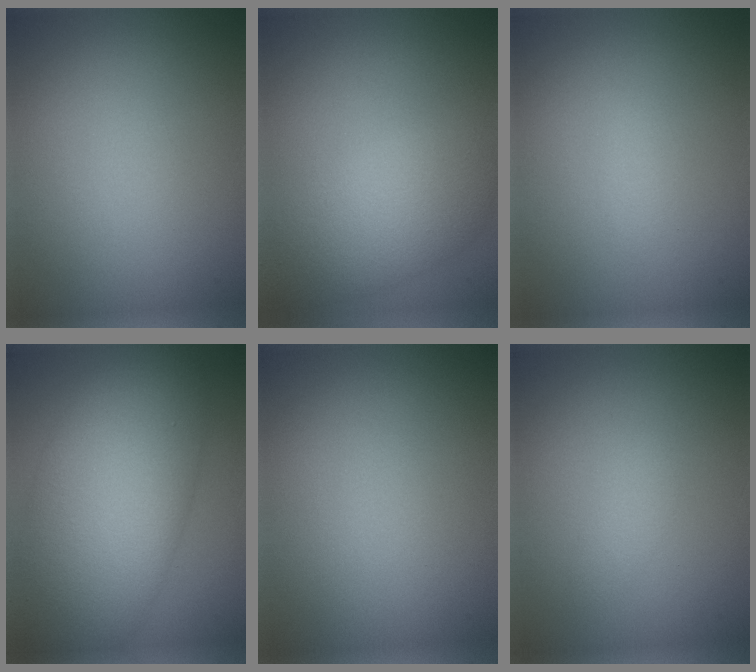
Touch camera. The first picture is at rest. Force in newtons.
{"total": 5.5, "press": 5.5, "slide": 0.1}
{"total": 0.5, "press": 0.5, "slide": 0.0}
{"total": 12.7, "press": 12.7, "slide": 0.8}
{"total": 0.0}
{"total": 0.9, "press": 0.9, "slide": 0.0}